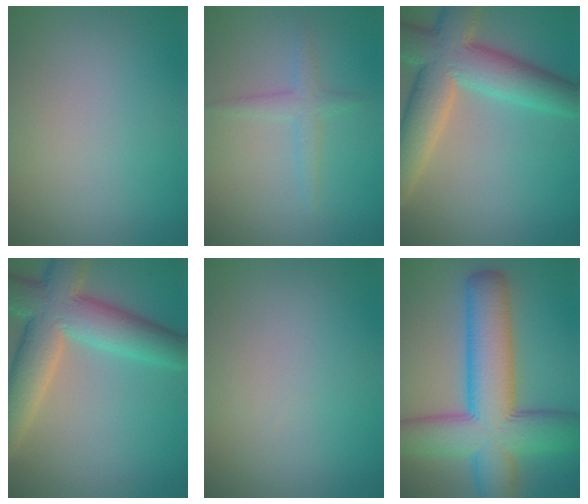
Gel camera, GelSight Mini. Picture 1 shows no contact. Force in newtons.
{"total": 1.7, "press": 1.7, "slide": 0.1}
{"total": 9.2, "press": 9.2, "slide": 0.8}
{"total": 9.2, "press": 9.2, "slide": 0.8}
{"total": 0.0}
{"total": 11.8, "press": 11.8, "slide": 0.4}